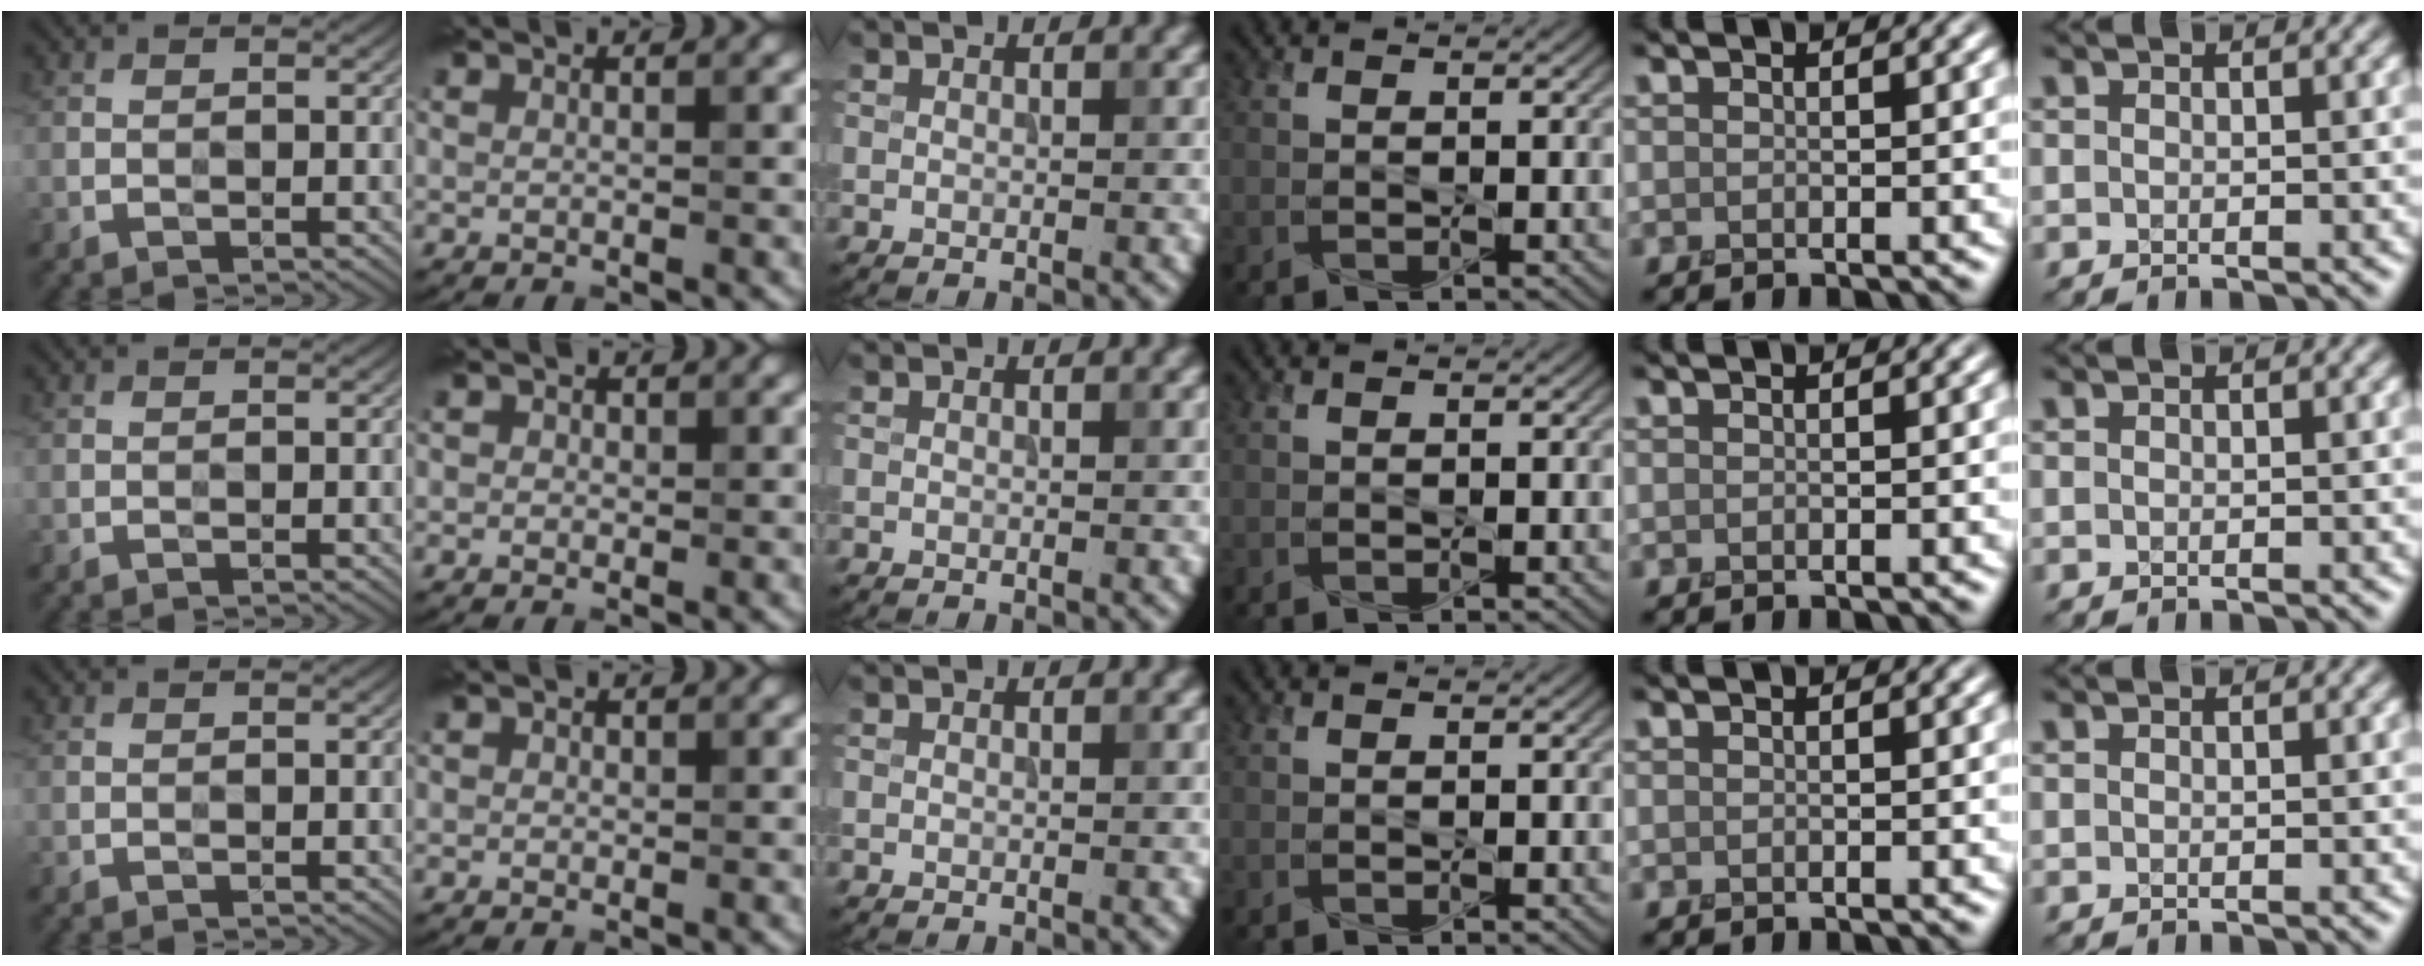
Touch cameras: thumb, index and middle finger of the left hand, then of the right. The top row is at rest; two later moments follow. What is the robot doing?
{"motion": "press", "object": "joystick"}